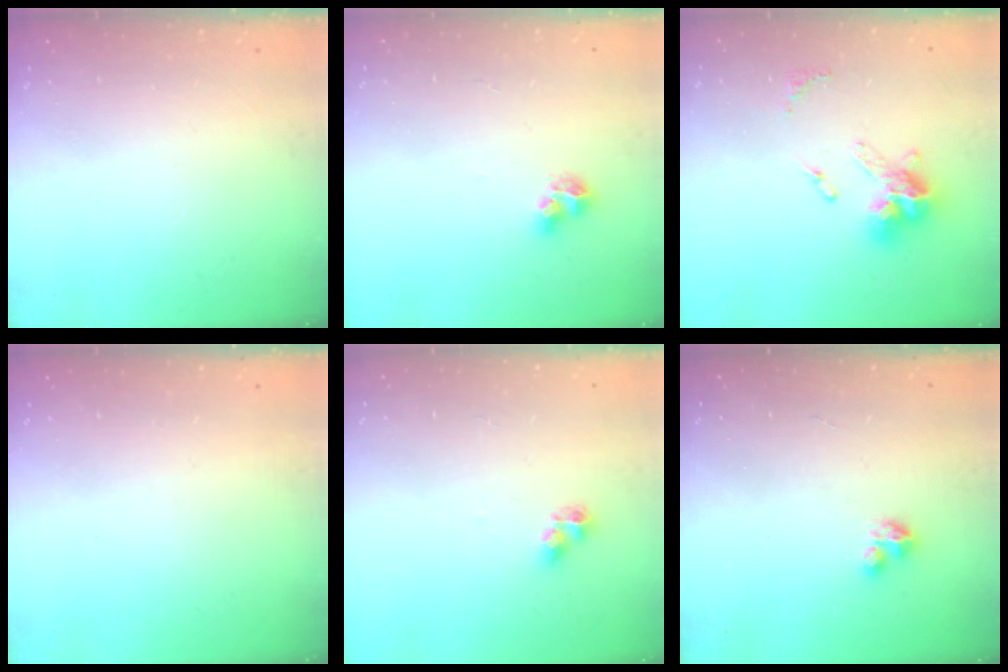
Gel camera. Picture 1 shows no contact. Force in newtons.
{"total": 6.4, "press": 6.3, "slide": 0.7}
{"total": 12.6, "press": 12.6, "slide": 0.5}
{"total": 0.0}
{"total": 6.1, "press": 6.0, "slide": 0.7}
{"total": 2.6, "press": 2.6, "slide": 0.2}